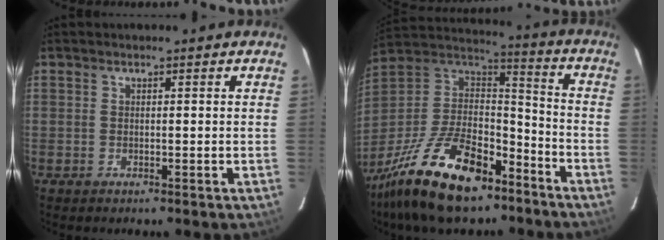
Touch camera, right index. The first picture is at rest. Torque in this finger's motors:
{"motor_torque": [0.98, -1.16, 1.03, 0.17]}